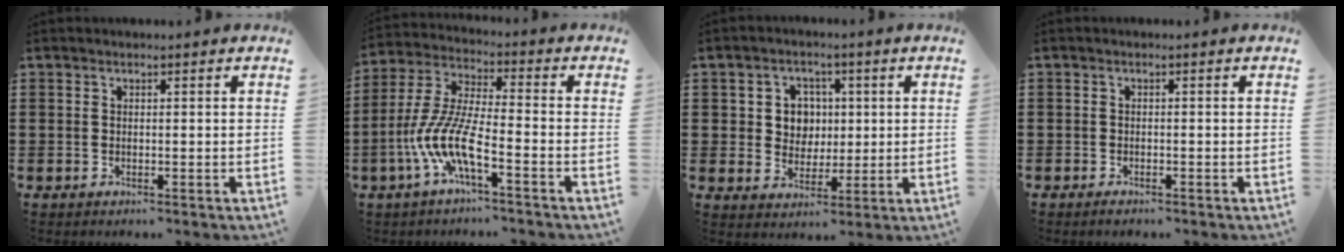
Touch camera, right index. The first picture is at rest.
{"total": 9.4, "force": [-4.6, 1.8, 8.0], "torque": [-0.202, -0.019, -0.097]}
{"total": 5.3, "force": [0.9, 4.8, 1.9], "torque": [-0.051, 0.014, 0.012]}
{"total": 0.6, "force": [-0.6, 0.2, 0.2], "torque": [-0.004, -0.002, -0.011]}